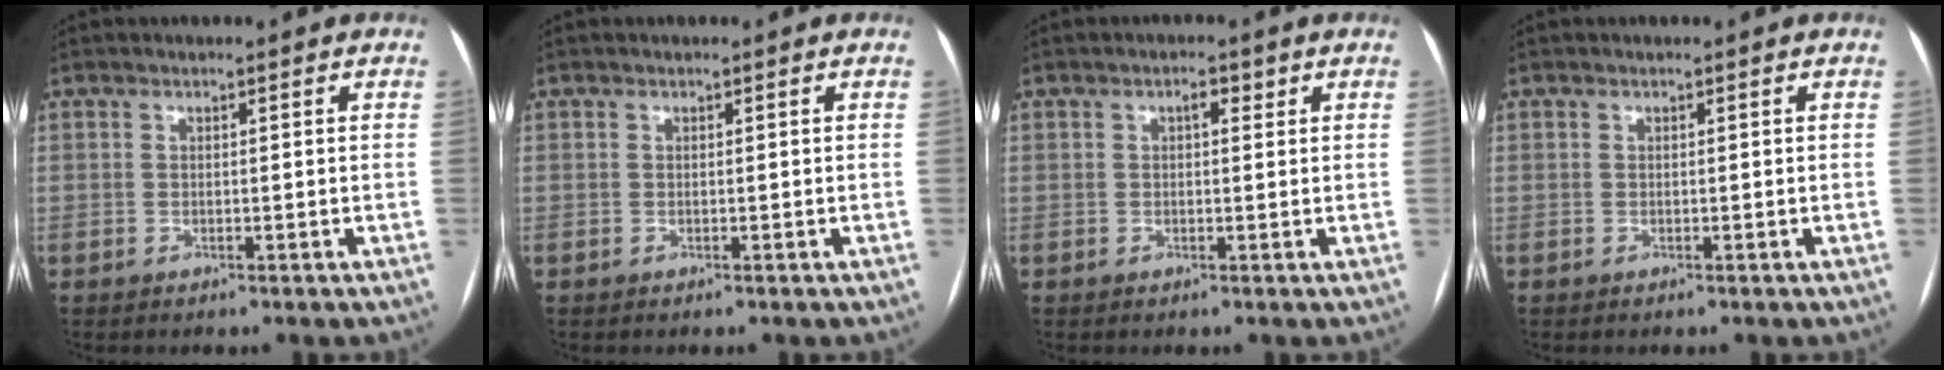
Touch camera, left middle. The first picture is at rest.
{"total": 0.0}
{"total": 1.7, "force": [0.7, 0.7, 1.4], "torque": [-0.022, 0.008, 0.010]}
{"total": 0.0}